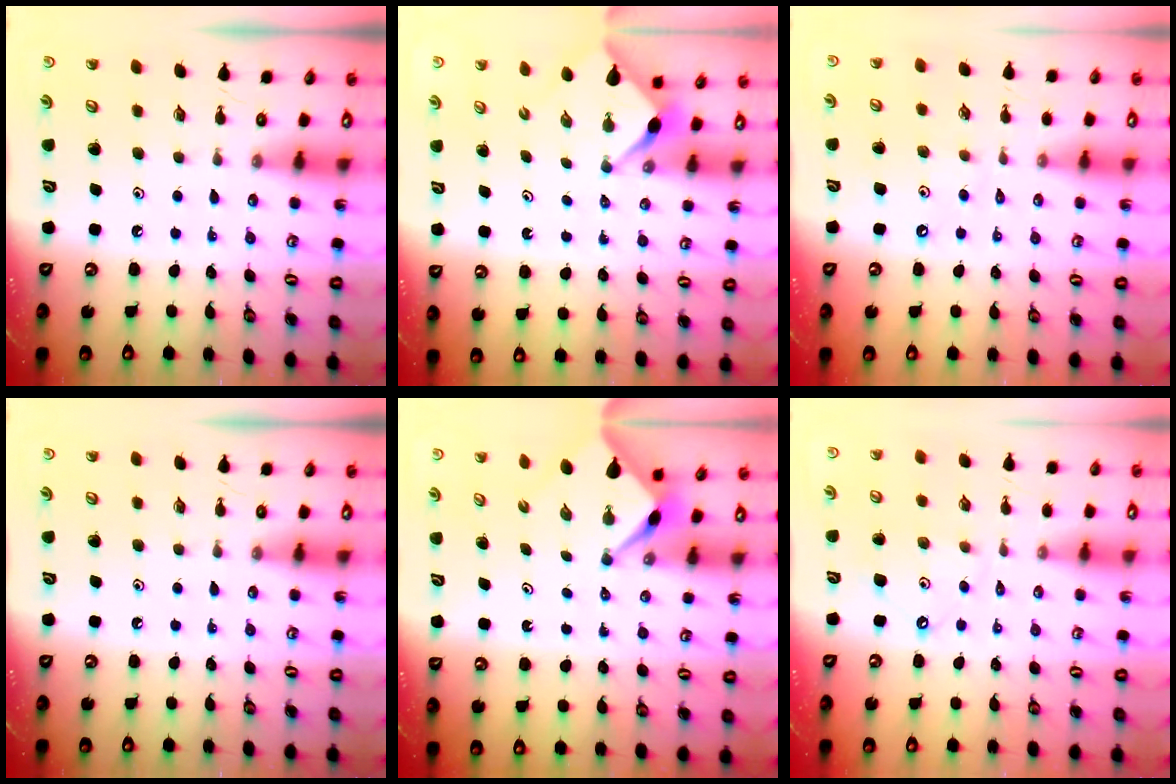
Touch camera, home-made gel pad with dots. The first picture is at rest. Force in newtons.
{"total": 2.6, "press": 2.5, "slide": 0.3}
{"total": 2.8, "press": 2.8, "slide": 0.4}
{"total": 0.0}
{"total": 3.4, "press": 3.4, "slide": 0.3}
{"total": 6.2, "press": 6.2, "slide": 0.7}